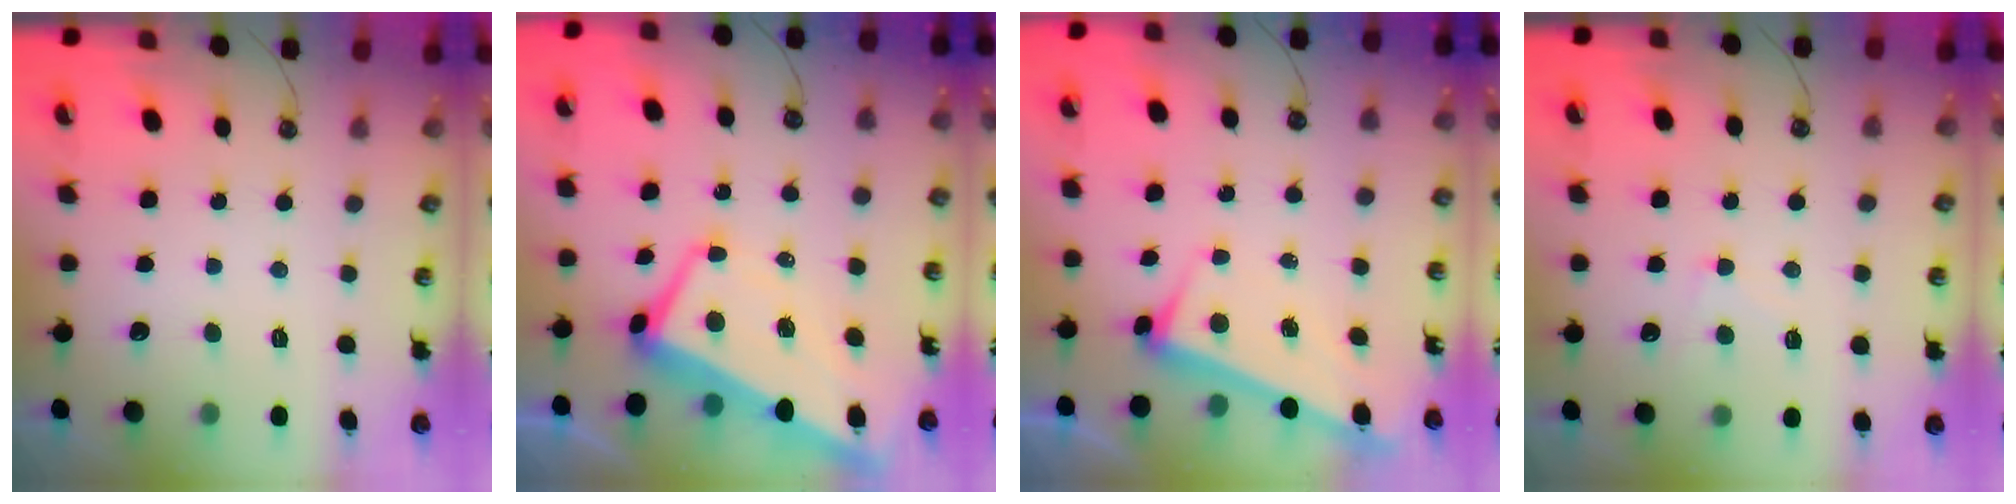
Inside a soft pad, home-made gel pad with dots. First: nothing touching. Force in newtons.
{"total": 2.7, "press": 2.2, "slide": 1.7}
{"total": 3.4, "press": 3.2, "slide": 1.0}
{"total": 0.6, "press": 0.3, "slide": 0.6}